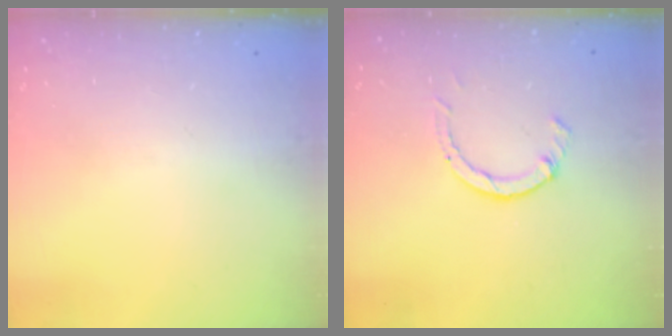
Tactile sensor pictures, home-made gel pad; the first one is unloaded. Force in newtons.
{"total": 2.3, "press": 2.3, "slide": 0.3}